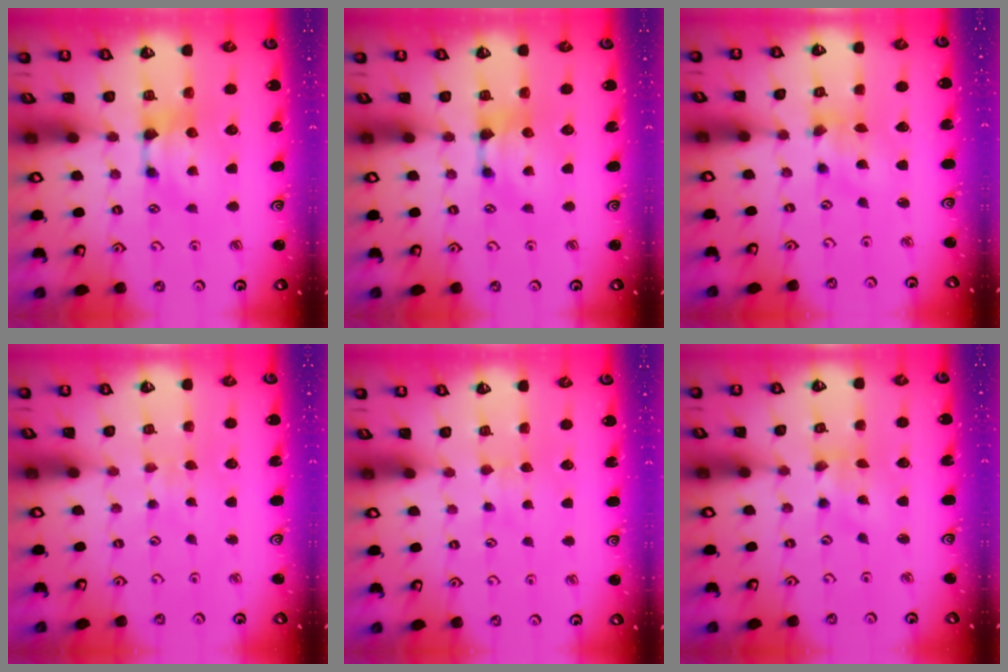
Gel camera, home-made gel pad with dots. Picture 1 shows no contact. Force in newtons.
{"total": 0.0}
{"total": 1.2, "press": 0.3, "slide": 1.2}
{"total": 3.9, "press": 3.9, "slide": 0.2}
{"total": 2.1, "press": 2.1, "slide": 0.3}
{"total": 2.1, "press": 1.8, "slide": 1.1}